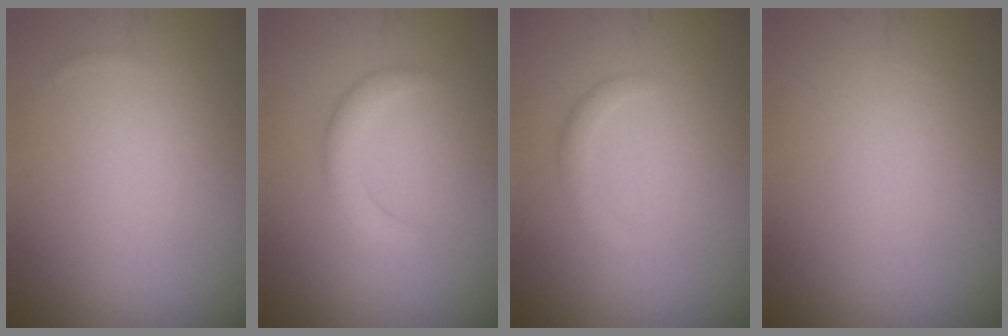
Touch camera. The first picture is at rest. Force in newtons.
{"total": 2.1, "press": 2.0, "slide": 0.3}
{"total": 1.3, "press": 1.3, "slide": 0.1}
{"total": 0.0}